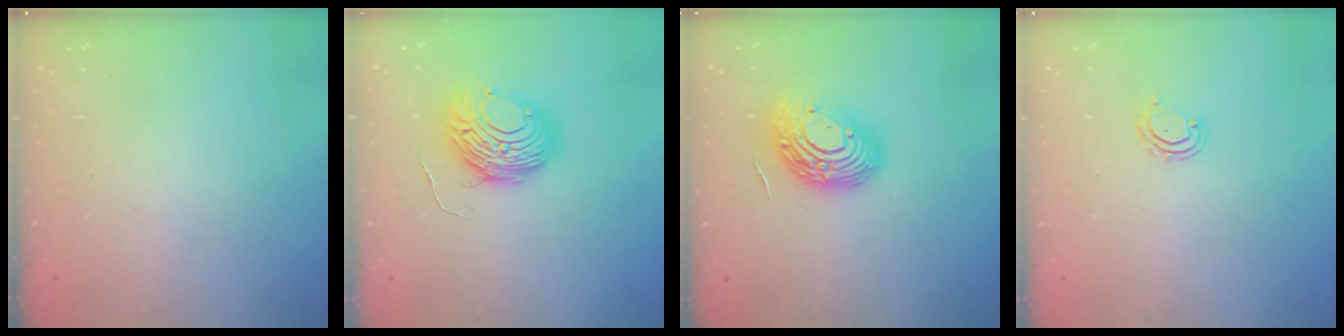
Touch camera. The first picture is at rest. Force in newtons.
{"total": 10.9, "press": 10.8, "slide": 1.1}
{"total": 15.3, "press": 15.3, "slide": 0.9}
{"total": 4.1, "press": 4.1, "slide": 0.3}